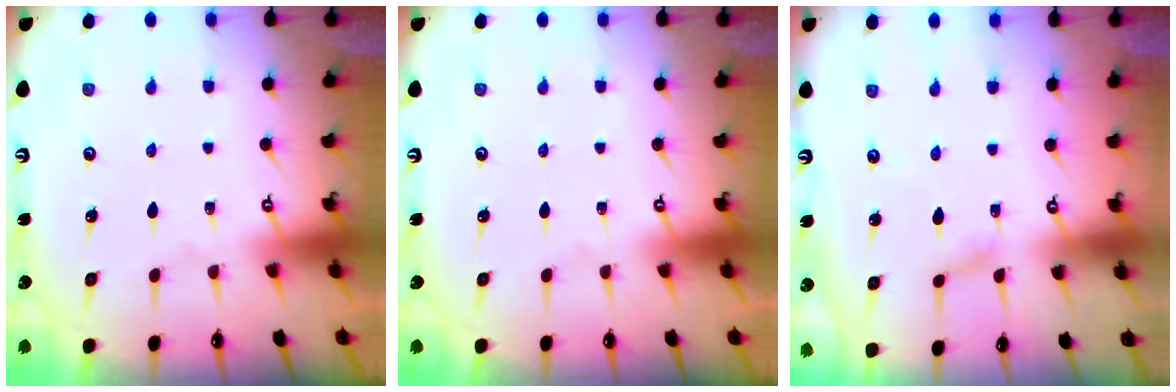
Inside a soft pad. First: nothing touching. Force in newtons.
{"total": 0.0}
{"total": 2.5, "press": 2.5, "slide": 0.1}